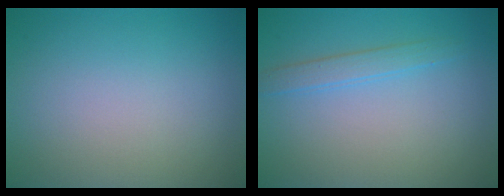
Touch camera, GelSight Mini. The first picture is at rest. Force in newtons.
{"total": 1.7, "press": 1.7, "slide": 0.0}